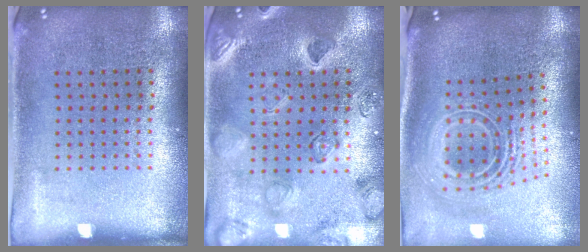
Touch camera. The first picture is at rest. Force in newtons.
{"total": 2.5, "press": 2.4, "slide": 0.6}
{"total": 2.7, "press": 1.8, "slide": 2.0}